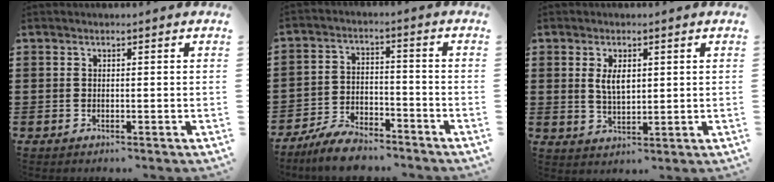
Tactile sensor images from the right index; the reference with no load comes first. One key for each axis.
{"total": 6.1, "fx": -5.7, "fy": 1.4, "fz": 1.7, "tx": -0.041, "ty": 0.009, "tz": -0.111}
{"total": 3.8, "fx": 1.1, "fy": 1.8, "fz": 3.2, "tx": -0.059, "ty": 0.002, "tz": 0.017}